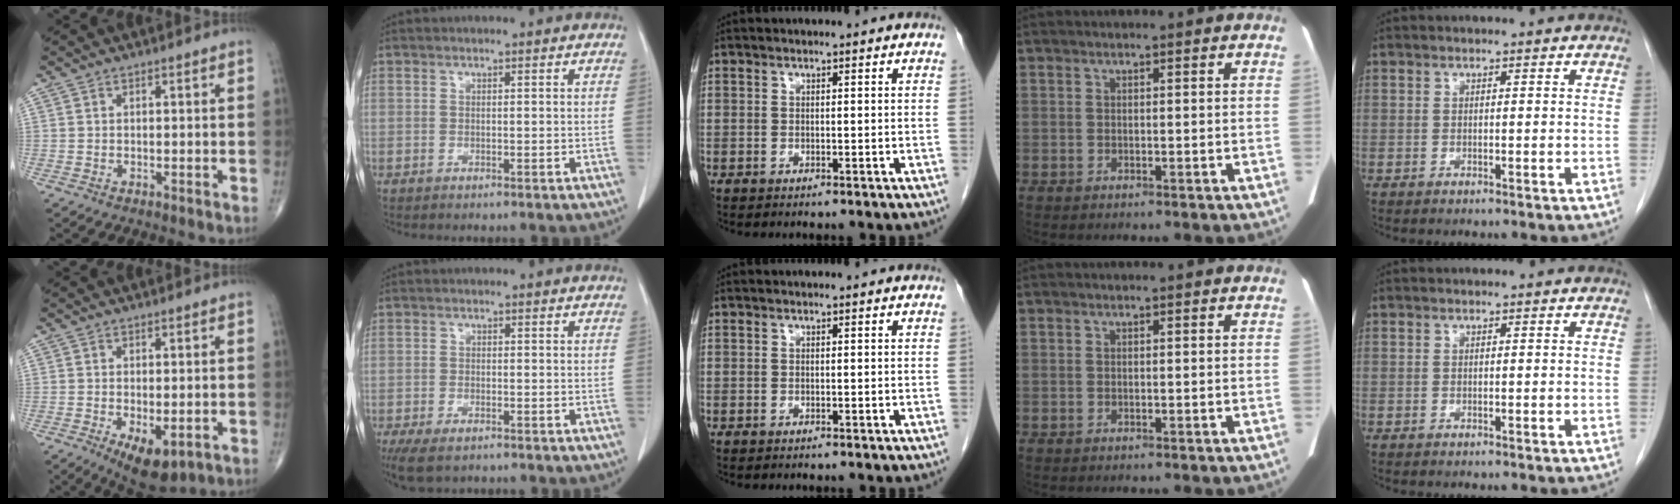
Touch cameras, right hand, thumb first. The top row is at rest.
{"thumb": {"total": 8.0, "force": [-3.1, 3.8, 6.4], "torque": [-0.094, -0.010, -0.038]}, "index": {"total": 6.3, "force": [-4.6, 2.5, 3.5], "torque": [-0.059, -0.011, -0.074]}}